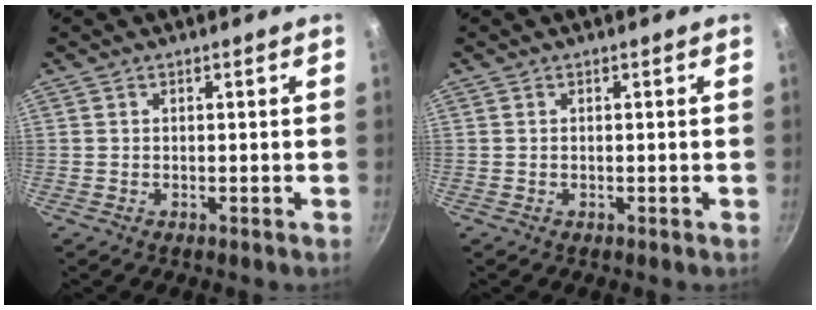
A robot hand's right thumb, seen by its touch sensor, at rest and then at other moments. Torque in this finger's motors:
{"motor_torque": [-0.05, -0.01, -0.03, -0.02, 0.00]}